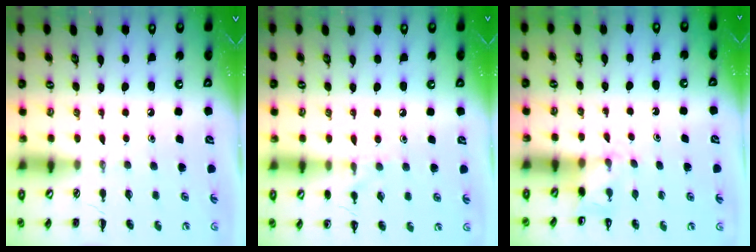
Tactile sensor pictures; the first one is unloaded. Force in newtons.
{"total": 7.7, "press": 7.4, "slide": 2.3}
{"total": 4.8, "press": 4.6, "slide": 1.2}